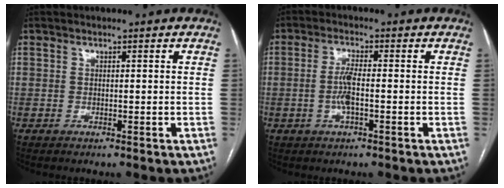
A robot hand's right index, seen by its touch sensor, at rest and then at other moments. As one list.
[{"total": 3.8, "force": [-0.8, 0.5, 3.7], "torque": [-0.081, 0.000, -0.016]}]